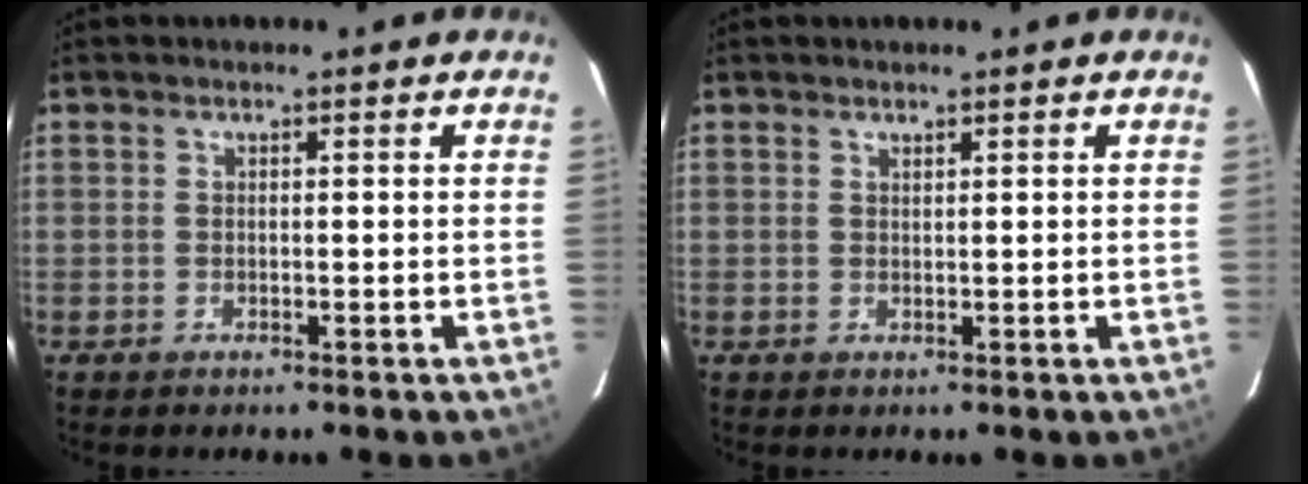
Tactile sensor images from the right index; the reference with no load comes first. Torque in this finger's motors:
{"motor_torque": [0.12, 0.08, -0.02, 0.00]}